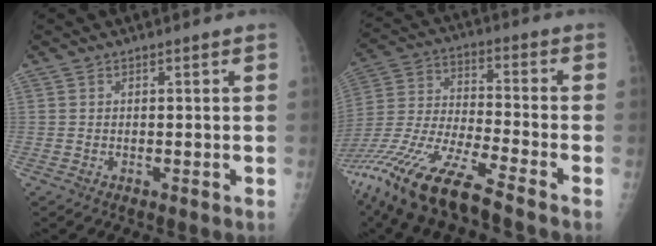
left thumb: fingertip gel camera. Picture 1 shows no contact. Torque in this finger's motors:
{"motor_torque": [0.67, 1.52, 1.21, 1.28, 0.22]}